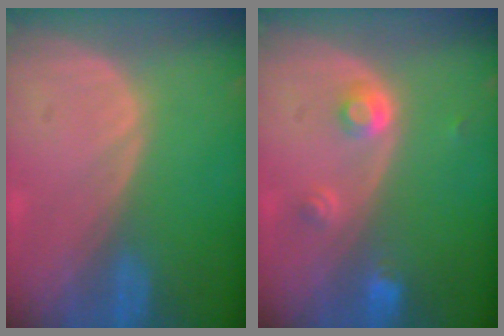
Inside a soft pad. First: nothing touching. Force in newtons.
{"total": 3.0, "press": 2.8, "slide": 1.2}